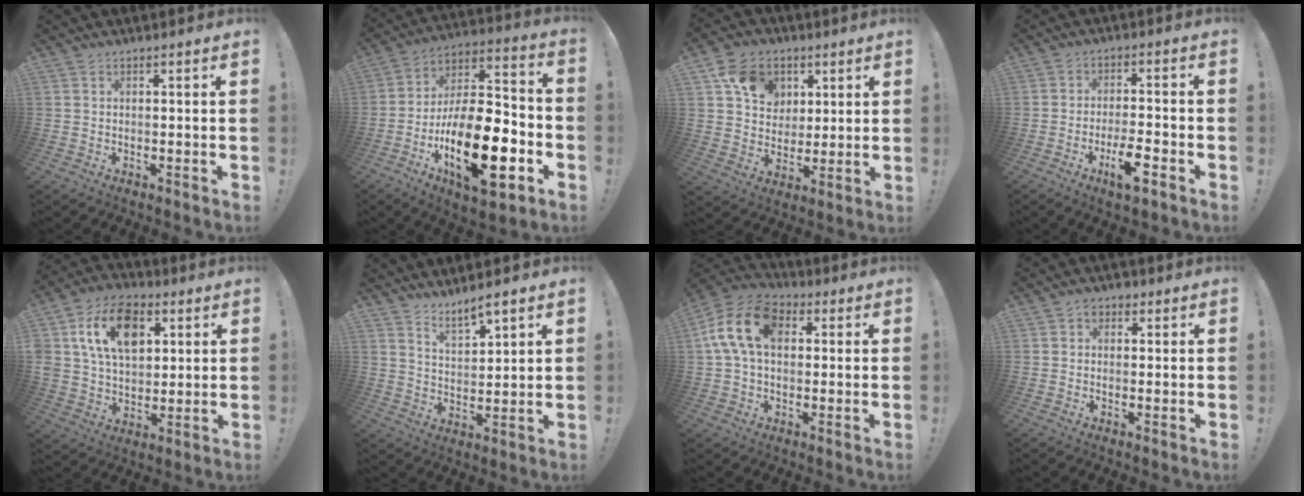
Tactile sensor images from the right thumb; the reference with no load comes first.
{"total": 25.5, "force": [-9.3, 11.0, 21.1], "torque": [-0.370, 0.046, -0.152]}
{"total": 13.8, "force": [5.9, 11.0, 5.9], "torque": [-0.085, -0.017, 0.117]}
{"total": 8.3, "force": [-4.5, 2.1, 6.7], "torque": [-0.104, 0.014, -0.078]}
{"total": 17.0, "force": [6.4, 11.7, 10.5], "torque": [-0.175, -0.005, 0.123]}
{"total": 6.4, "force": [5.6, 1.5, 2.8], "torque": [-0.044, -0.039, 0.099]}
{"total": 14.8, "force": [3.3, 9.7, 10.7], "torque": [-0.206, 0.014, 0.062]}
{"total": 2.6, "force": [0.6, 2.2, 1.3], "torque": [-0.010, 0.003, 0.007]}